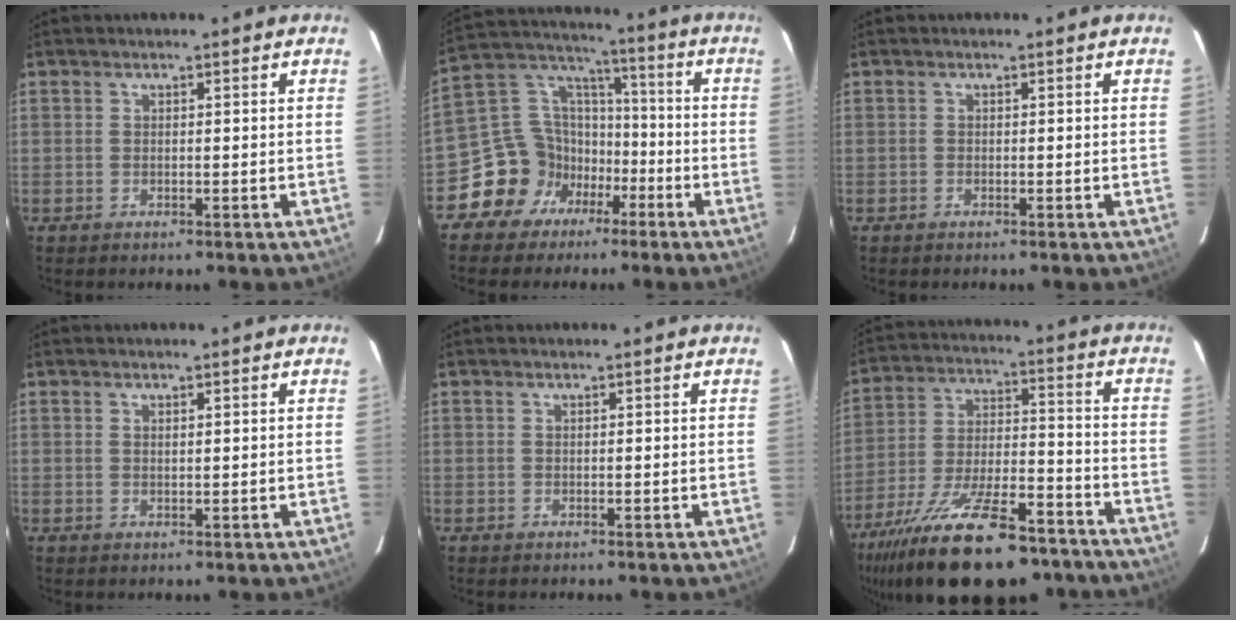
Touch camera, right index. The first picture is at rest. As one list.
[{"total": 12.7, "force": [-6.6, 10.5, 3.1], "torque": [-0.070, 0.054, -0.102]}, {"total": 0.0}, {"total": 0.8, "force": [0.5, 0.2, 0.5], "torque": [-0.010, 0.002, 0.009]}, {"total": 0.0}, {"total": 27.0, "force": [-19.9, 9.1, 15.7], "torque": [-0.293, -0.041, -0.300]}]